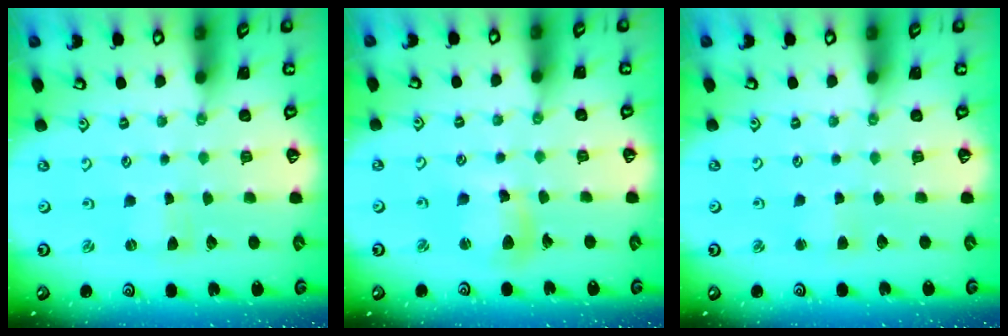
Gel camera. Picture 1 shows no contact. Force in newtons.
{"total": 9.8, "press": 9.7, "slide": 1.2}
{"total": 3.0, "press": 3.0, "slide": 0.3}